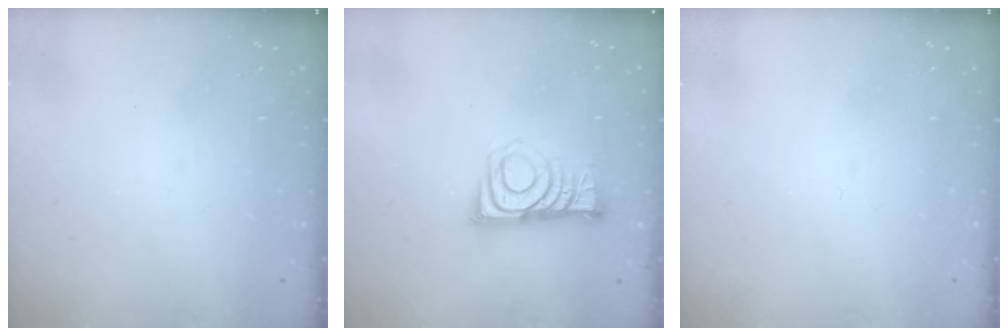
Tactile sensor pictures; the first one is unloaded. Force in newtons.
{"total": 9.5, "press": 9.5, "slide": 0.3}
{"total": 0.0}